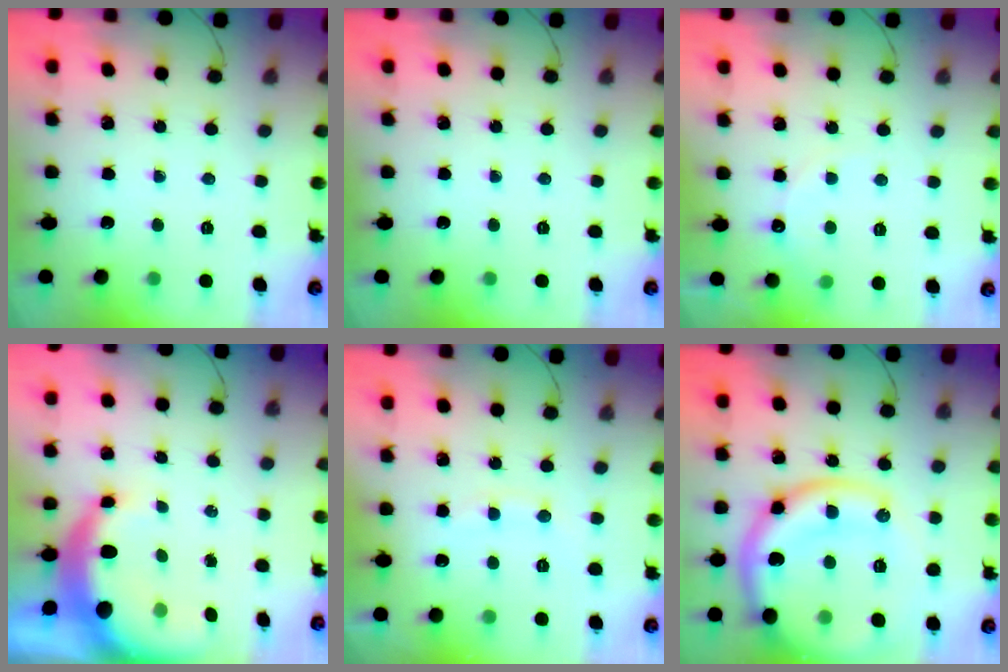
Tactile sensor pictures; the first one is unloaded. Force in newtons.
{"total": 0.0}
{"total": 7.2, "press": 7.0, "slide": 1.6}
{"total": 9.0, "press": 8.9, "slide": 1.6}
{"total": 7.7, "press": 7.6, "slide": 1.5}
{"total": 20.3, "press": 20.1, "slide": 2.4}